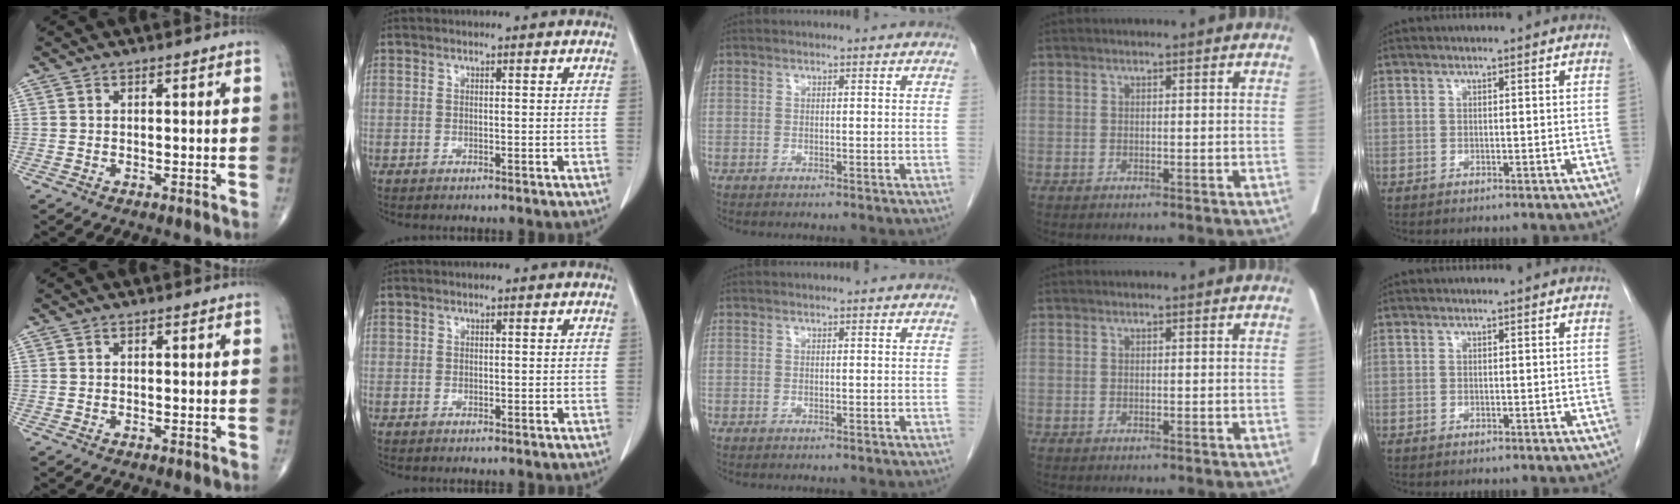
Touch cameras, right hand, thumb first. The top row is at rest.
{"index": {"total": 0.6, "force": [0.3, 0.5, 0.1], "torque": [0.007, 0.000, 0.003]}}